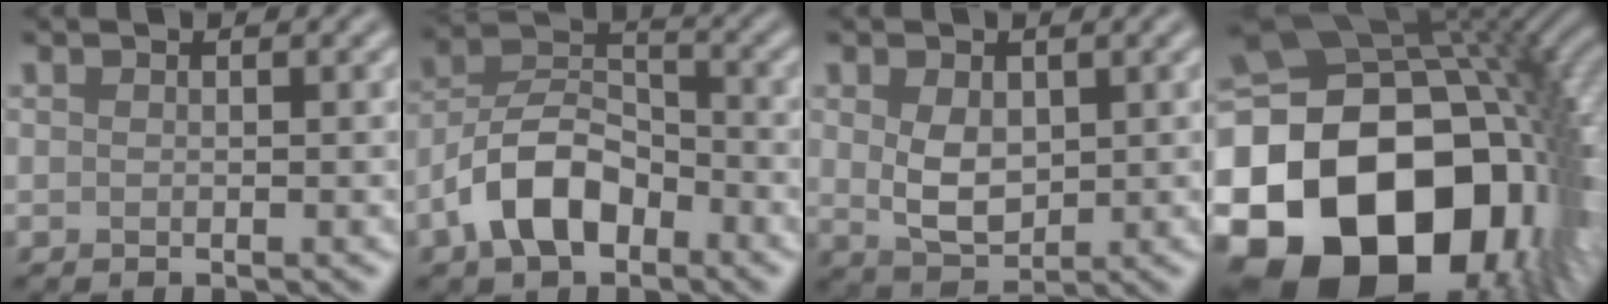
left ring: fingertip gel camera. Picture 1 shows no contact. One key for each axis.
{"total": 6.6, "fx": -3.5, "fy": 3.8, "fz": 4.2, "tx": -0.072, "ty": 0.009, "tz": -0.074}
{"total": 3.9, "fx": 0.5, "fy": 2.6, "fz": 2.9, "tx": -0.065, "ty": -0.003, "tz": 0.016}
{"total": 24.5, "fx": -7.1, "fy": 18.7, "fz": 14.2, "tx": -0.240, "ty": -0.043, "tz": -0.149}